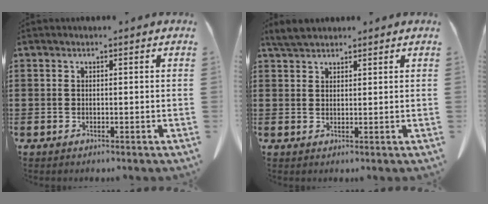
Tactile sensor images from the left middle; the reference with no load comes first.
{"total": 3.0, "force": [2.7, 0.8, 1.0], "torque": [-0.028, 0.002, 0.053]}